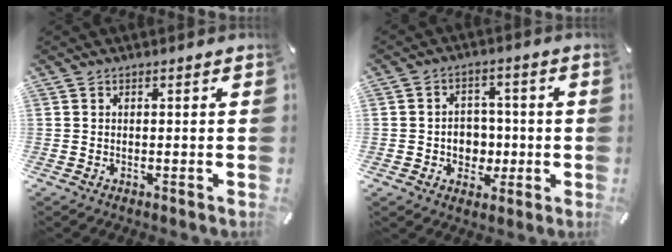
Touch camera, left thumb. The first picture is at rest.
{"total": 6.8, "force": [-1.0, 6.1, 2.8], "torque": [-0.035, 0.010, -0.019]}